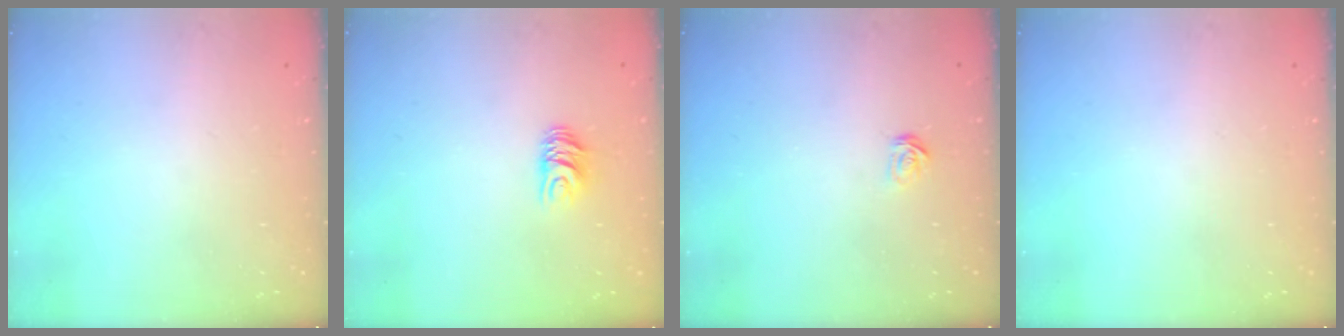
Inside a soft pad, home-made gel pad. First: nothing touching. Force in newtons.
{"total": 6.4, "press": 6.4, "slide": 0.5}
{"total": 2.5, "press": 2.5, "slide": 0.2}
{"total": 0.0}